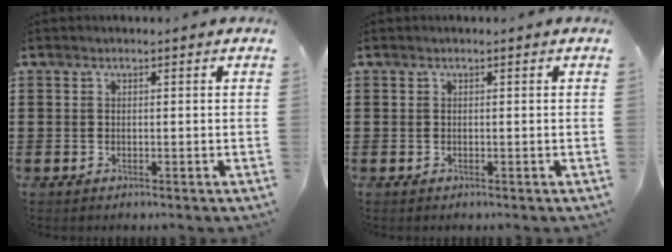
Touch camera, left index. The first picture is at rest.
{"total": 0.0}